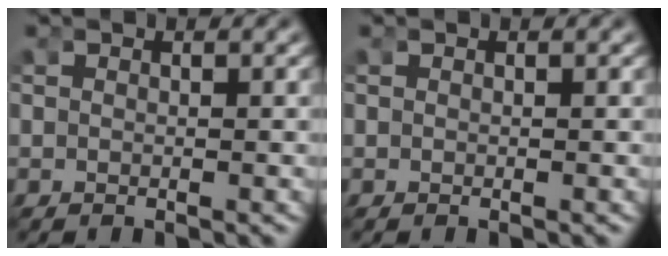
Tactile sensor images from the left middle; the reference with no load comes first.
{"total": 0.0}